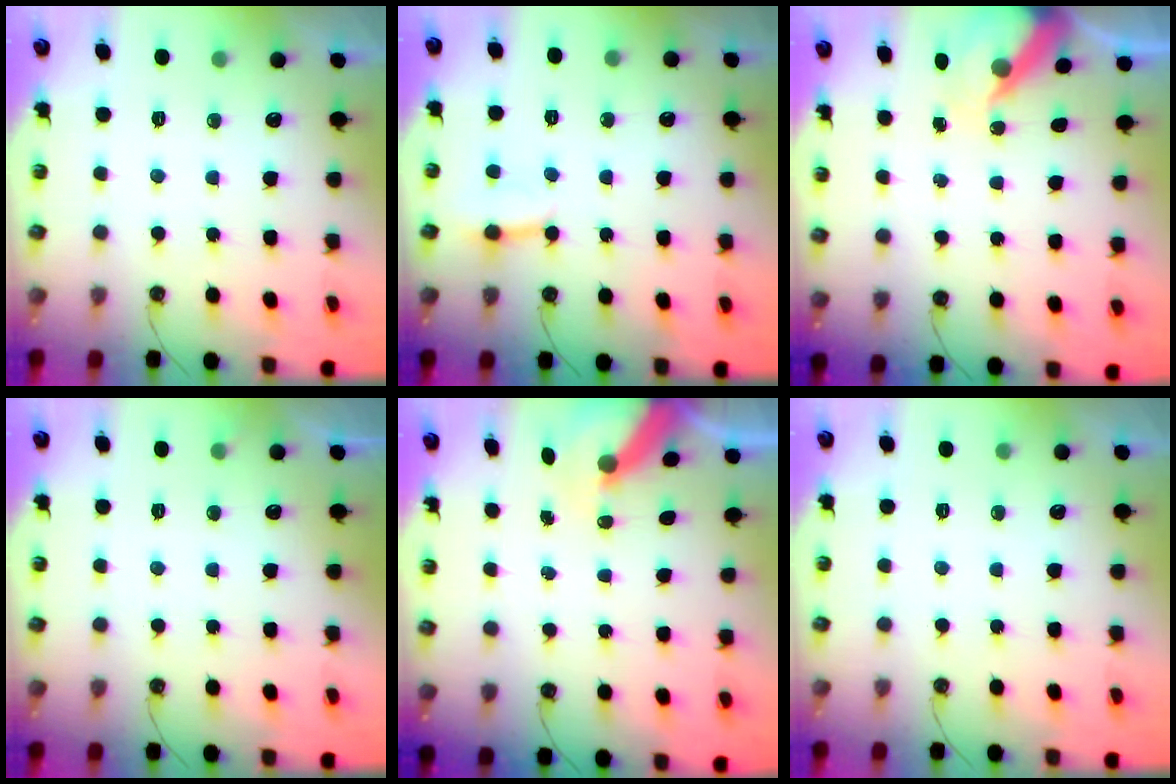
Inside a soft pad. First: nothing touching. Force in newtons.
{"total": 2.9, "press": 2.8, "slide": 0.5}
{"total": 7.9, "press": 7.8, "slide": 0.9}
{"total": 1.8, "press": 1.8, "slide": 0.1}
{"total": 7.4, "press": 7.4, "slide": 0.9}
{"total": 0.0}